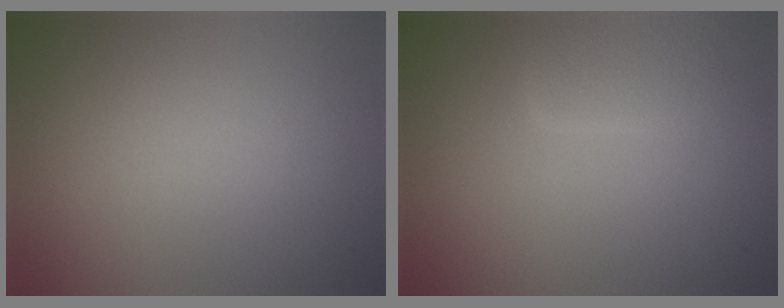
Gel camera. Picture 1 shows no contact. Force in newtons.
{"total": 2.8, "press": 2.8, "slide": 0.2}